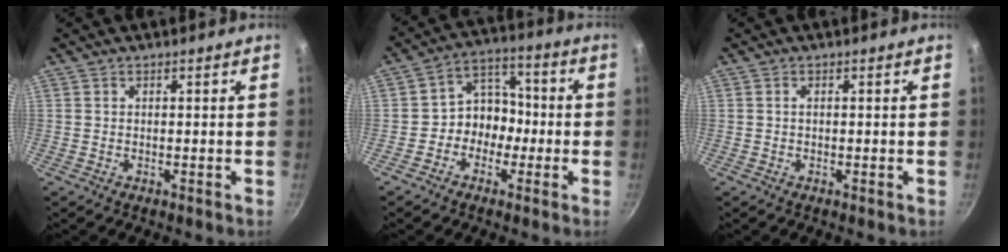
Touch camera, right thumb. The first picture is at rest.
{"total": 8.3, "force": [-2.2, 7.0, 3.9], "torque": [-0.011, 0.043, -0.046]}
{"total": 0.6, "force": [0.0, 0.3, 0.6], "torque": [-0.011, 0.002, -0.001]}